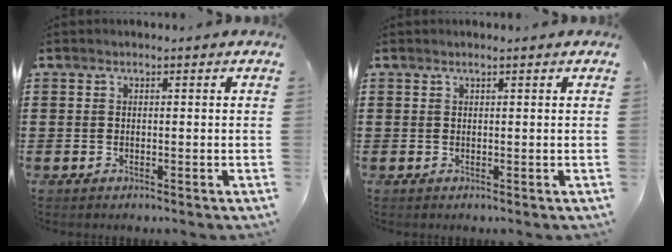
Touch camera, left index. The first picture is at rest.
{"total": 0.7, "force": [0.4, -0.1, 0.5], "torque": [-0.009, -0.001, 0.009]}